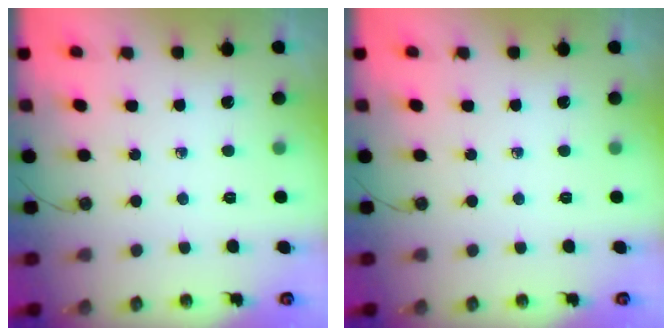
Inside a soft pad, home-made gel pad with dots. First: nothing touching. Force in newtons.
{"total": 0.0}